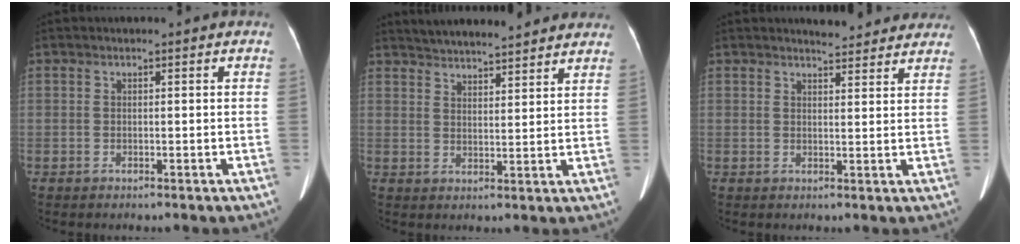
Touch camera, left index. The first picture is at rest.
{"total": 14.8, "force": [13.6, 2.7, 5.2], "torque": [-0.076, 0.031, 0.187]}
{"total": 7.0, "force": [6.6, 1.6, 1.6], "torque": [-0.011, 0.006, 0.067]}